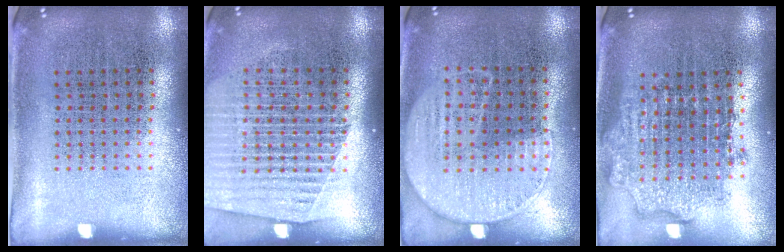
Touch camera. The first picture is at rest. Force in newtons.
{"total": 1.6, "press": 1.5, "slide": 0.5}
{"total": 1.2, "press": 1.0, "slide": 0.6}
{"total": 1.7, "press": 1.4, "slide": 1.0}